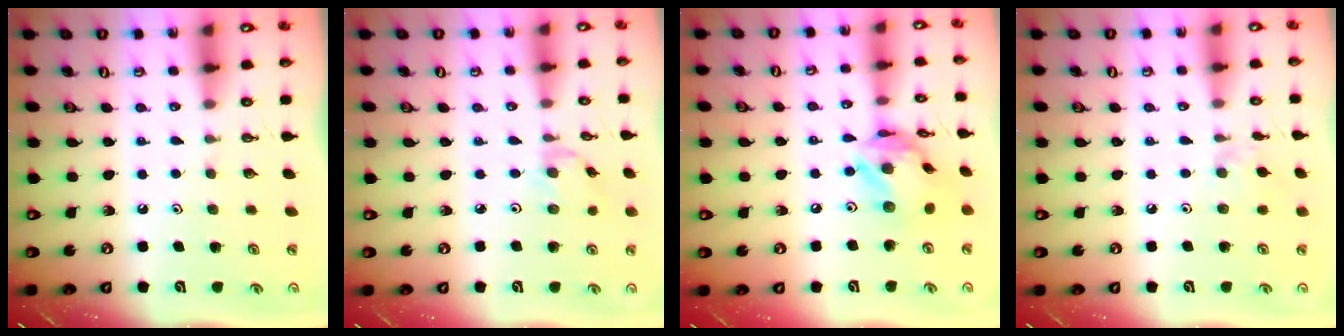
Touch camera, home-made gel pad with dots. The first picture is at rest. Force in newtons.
{"total": 0.6, "press": 0.5, "slide": 0.3}
{"total": 15.7, "press": 15.6, "slide": 1.6}
{"total": 4.0, "press": 4.0, "slide": 0.5}